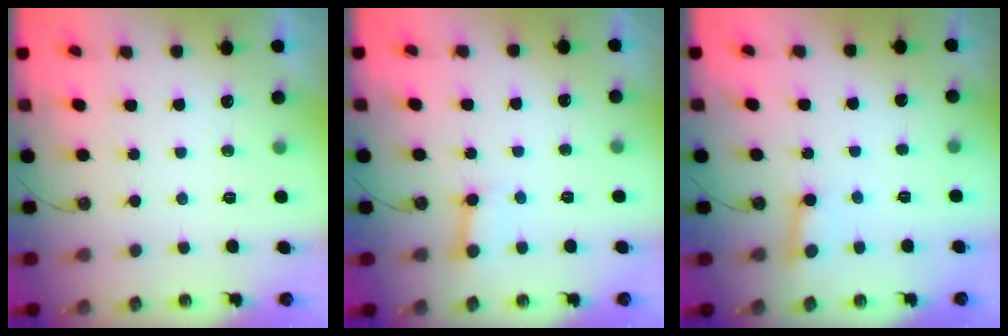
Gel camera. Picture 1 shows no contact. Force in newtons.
{"total": 3.8, "press": 3.7, "slide": 0.5}
{"total": 2.9, "press": 2.9, "slide": 0.4}